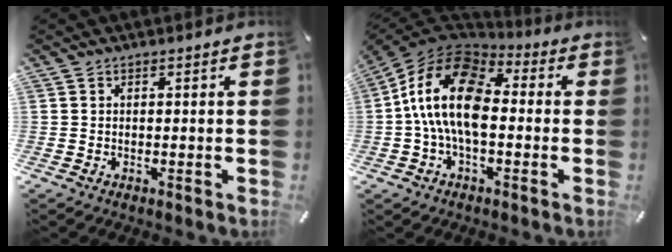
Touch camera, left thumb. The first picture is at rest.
{"total": 16.7, "force": [-1.5, 10.0, 13.3], "torque": [-0.269, 0.021, -0.028]}